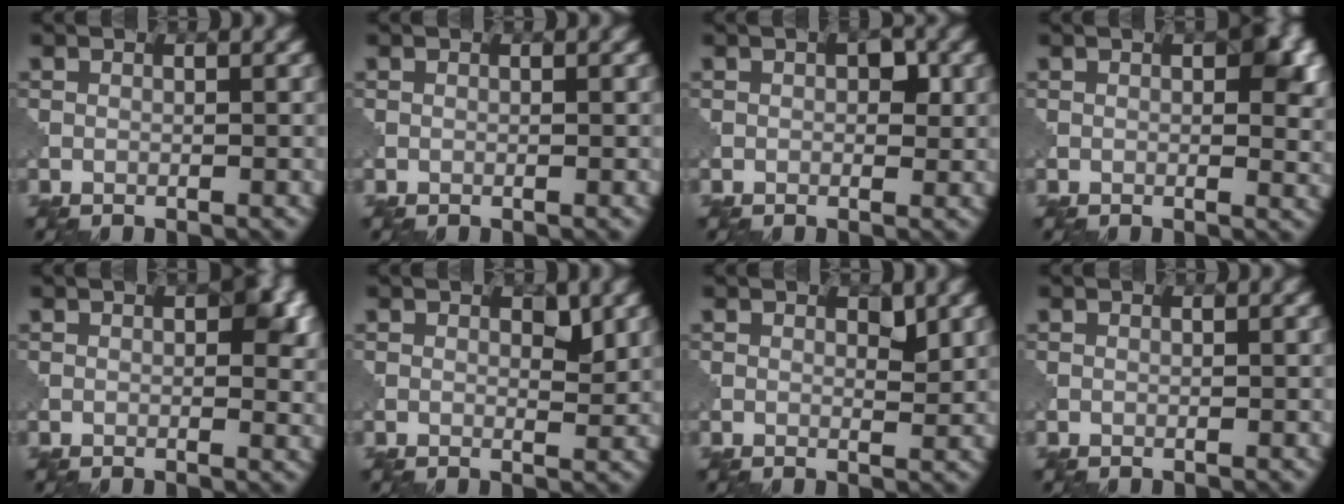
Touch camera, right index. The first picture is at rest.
{"total": 0.0}
{"total": 2.0, "force": [0.3, 1.2, 1.5], "torque": [-0.018, -0.003, 0.005]}
{"total": 5.3, "force": [1.1, 2.7, 4.4], "torque": [-0.042, -0.004, 0.015]}
{"total": 4.8, "force": [0.9, 2.6, 3.9], "torque": [-0.037, -0.005, 0.013]}
{"total": 1.8, "force": [0.9, 0.8, 1.3], "torque": [-0.014, -0.007, 0.017]}
{"total": 1.5, "force": [0.9, 0.6, 1.0], "torque": [-0.012, -0.008, 0.017]}
{"total": 0.0}